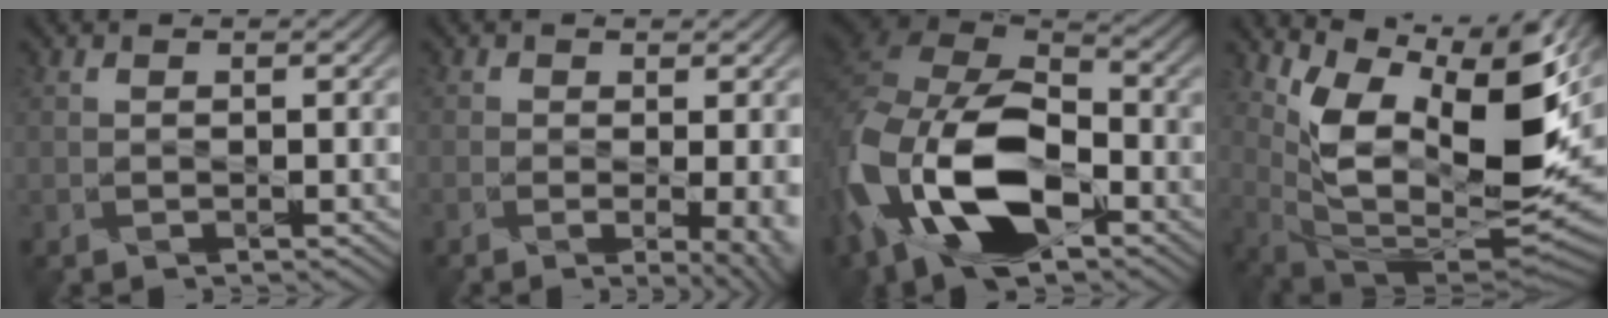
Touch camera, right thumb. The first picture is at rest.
{"total": 6.2, "force": [-1.4, 2.5, 5.5], "torque": [-0.060, -0.006, -0.008]}
{"total": 17.5, "force": [-6.6, 10.8, 12.1], "torque": [-0.289, -0.040, -0.121]}
{"total": 13.3, "force": [4.7, 5.7, 11.1], "torque": [-0.192, -0.016, 0.091]}